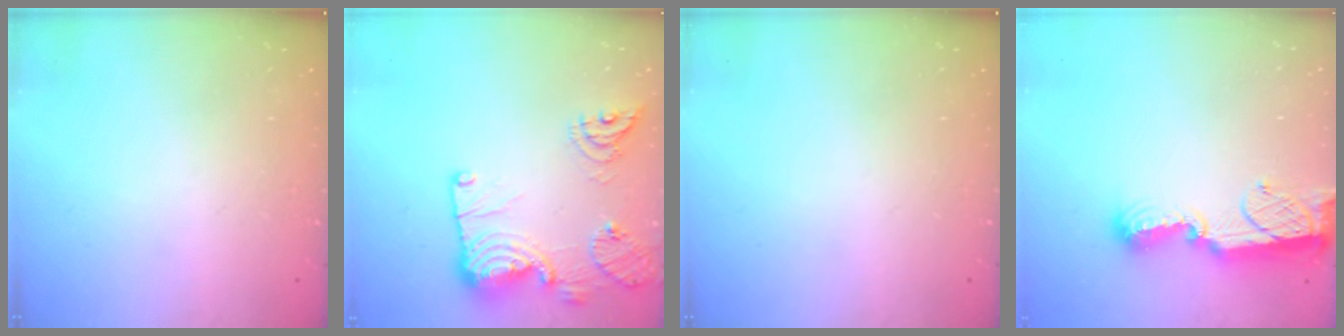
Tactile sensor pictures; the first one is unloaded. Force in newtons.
{"total": 19.1, "press": 18.3, "slide": 5.5}
{"total": 0.0}
{"total": 12.8, "press": 11.4, "slide": 5.9}